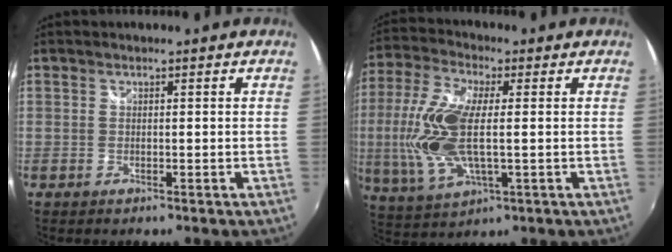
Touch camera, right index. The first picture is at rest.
{"total": 15.2, "force": [-0.2, 6.0, 13.9], "torque": [-0.301, -0.002, 0.000]}